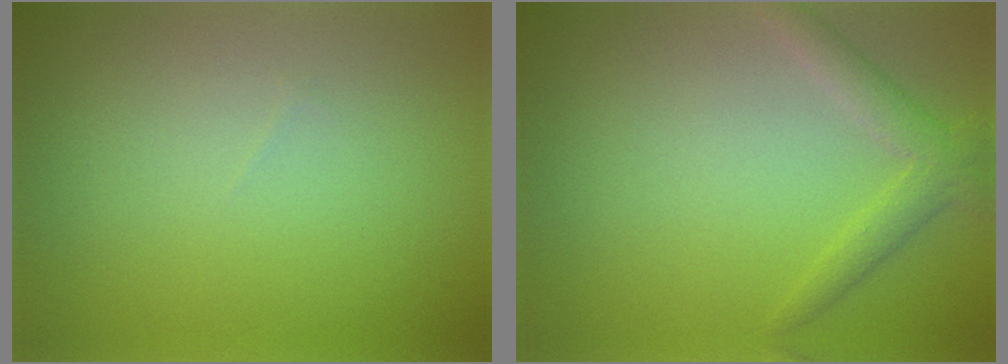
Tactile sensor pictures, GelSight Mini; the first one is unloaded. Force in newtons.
{"total": 2.3, "press": 2.3, "slide": 0.2}